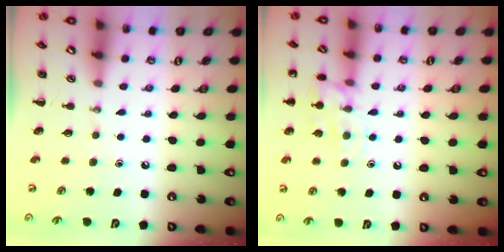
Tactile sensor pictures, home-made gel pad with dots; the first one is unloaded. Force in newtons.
{"total": 11.7, "press": 11.7, "slide": 0.7}